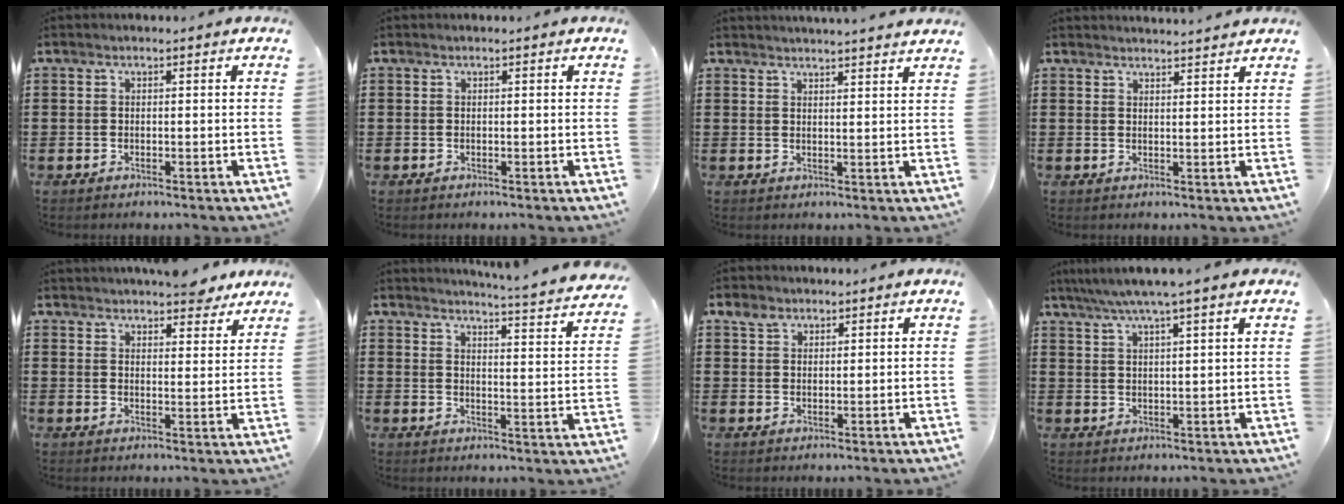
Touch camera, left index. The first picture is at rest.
{"total": 0.0}
{"total": 2.3, "force": [2.3, -0.4, 0.0], "torque": [-0.006, -0.008, 0.043]}
{"total": 2.0, "force": [2.0, -0.1, 0.0], "torque": [-0.006, -0.006, 0.039]}
{"total": 5.0, "force": [4.8, 0.9, 0.9], "torque": [-0.015, -0.017, 0.089]}
{"total": 4.2, "force": [4.0, -0.9, 0.9], "torque": [-0.029, -0.040, 0.062]}
{"total": 2.7, "force": [1.8, 1.8, 0.8], "torque": [-0.023, 0.007, 0.035]}
{"total": 4.1, "force": [3.1, -0.5, 2.6], "torque": [-0.058, -0.009, 0.052]}